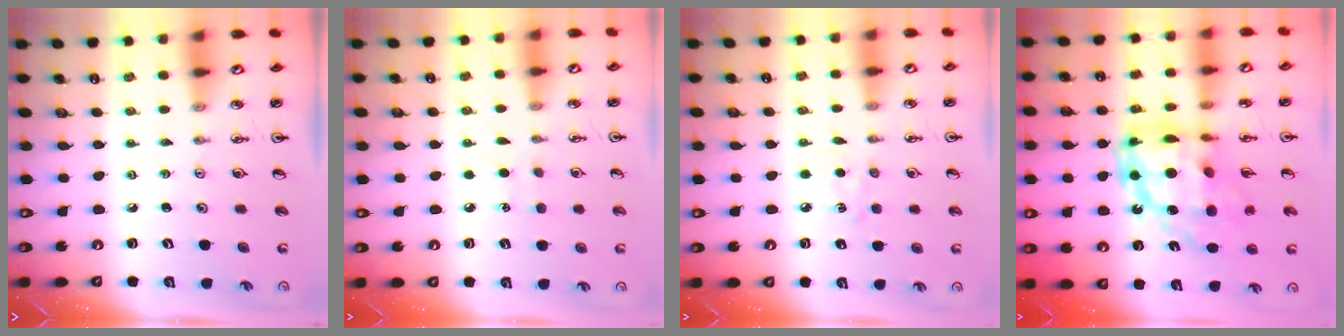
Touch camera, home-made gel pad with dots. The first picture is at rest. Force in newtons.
{"total": 4.2, "press": 4.1, "slide": 0.4}
{"total": 5.5, "press": 5.5, "slide": 0.6}
{"total": 17.8, "press": 17.7, "slide": 1.9}